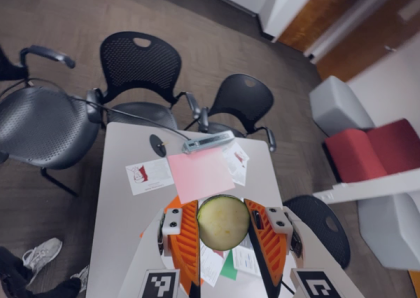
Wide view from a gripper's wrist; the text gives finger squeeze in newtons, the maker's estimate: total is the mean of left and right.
{"total": 13.3, "left": 13.6, "right": 13.1}